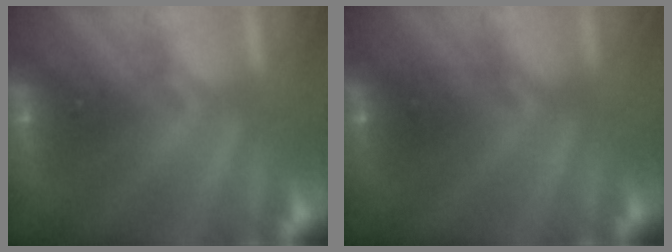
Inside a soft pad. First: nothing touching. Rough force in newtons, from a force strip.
{"total": 2.4}